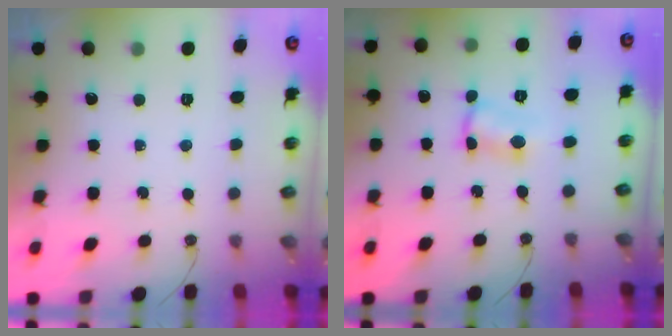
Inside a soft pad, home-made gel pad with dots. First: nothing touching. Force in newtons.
{"total": 2.3, "press": 2.3, "slide": 0.1}